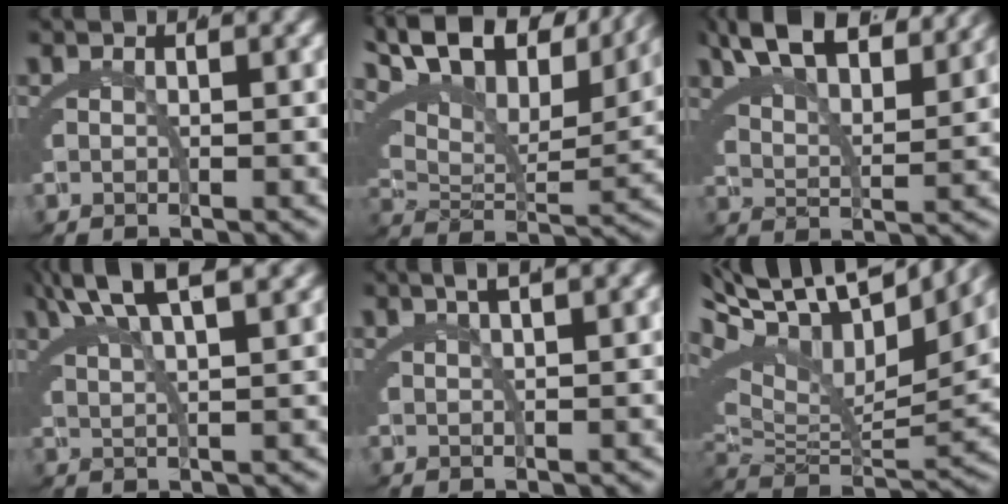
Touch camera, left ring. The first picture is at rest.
{"total": 13.9, "force": [11.0, 3.5, 7.7], "torque": [-0.115, 0.060, 0.156]}
{"total": 7.9, "force": [7.3, 0.2, 3.0], "torque": [-0.044, 0.027, 0.116]}
{"total": 5.5, "force": [4.5, -1.3, 2.9], "torque": [-0.044, 0.016, 0.078]}
{"total": 2.0, "force": [1.6, -0.5, 1.1], "torque": [-0.013, 0.014, 0.026]}
{"total": 14.0, "force": [7.1, 6.8, 9.9], "torque": [-0.153, 0.030, 0.103]}